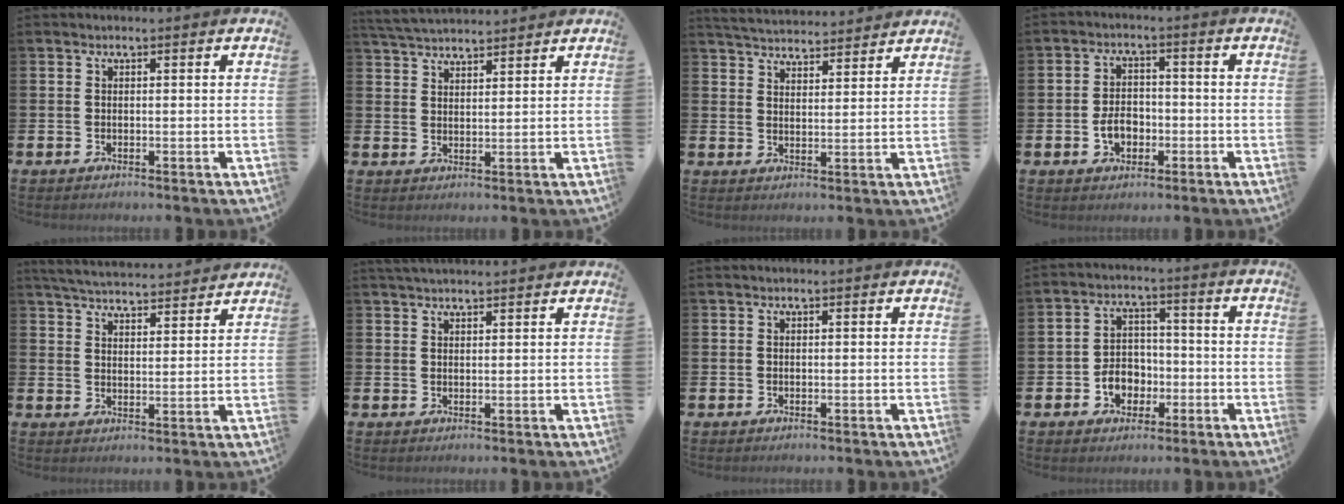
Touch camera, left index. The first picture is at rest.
{"total": 4.1, "force": [4.1, 0.5, 0.5], "torque": [-0.028, -0.015, 0.076]}
{"total": 4.9, "force": [4.9, 0.5, 0.1], "torque": [-0.024, -0.026, 0.088]}
{"total": 4.0, "force": [-1.3, 2.9, 2.4], "torque": [-0.026, -0.005, -0.031]}
{"total": 5.3, "force": [5.2, 0.4, 0.6], "torque": [-0.036, -0.033, 0.094]}
{"total": 2.5, "force": [2.4, 0.3, 0.5], "torque": [-0.013, -0.005, 0.045]}
{"total": 0.0}
{"total": 4.8, "force": [-1.7, 4.1, 2.0], "torque": [-0.031, 0.003, -0.038]}